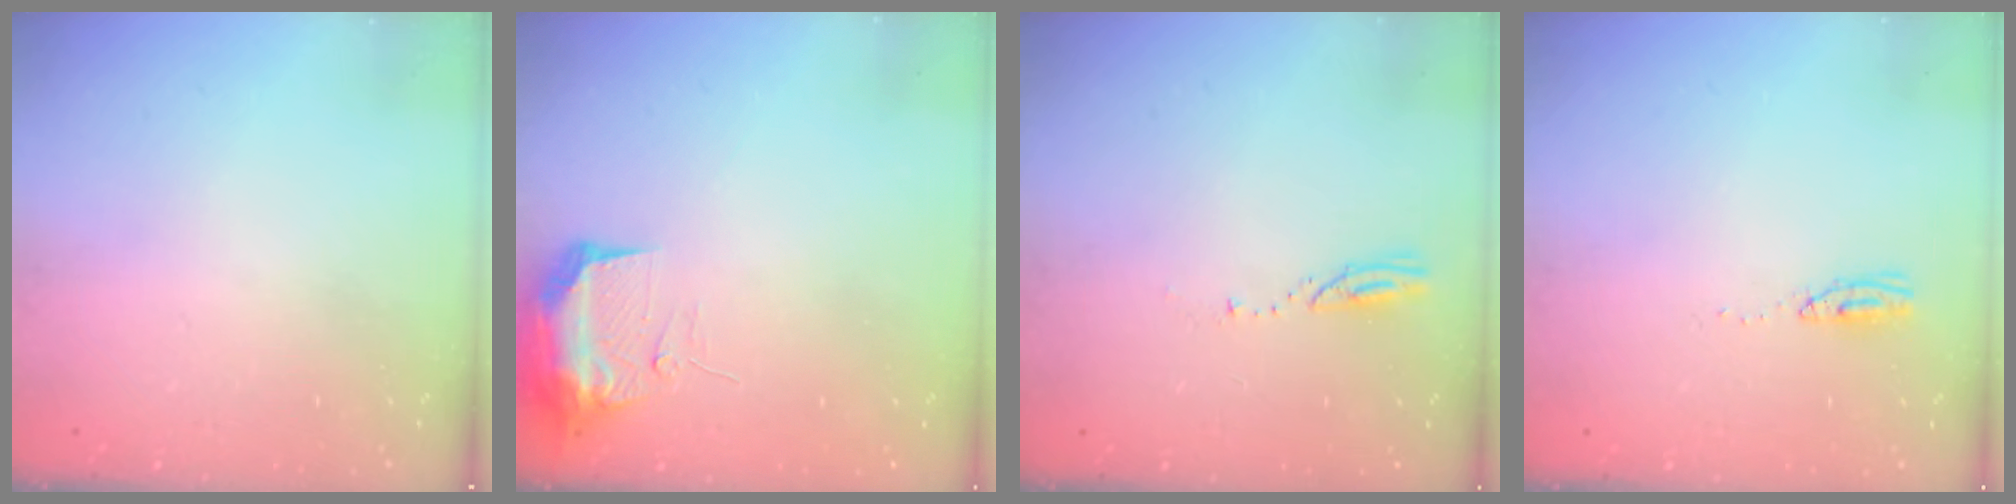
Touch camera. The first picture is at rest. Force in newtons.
{"total": 10.1, "press": 10.1, "slide": 0.3}
{"total": 3.3, "press": 3.3, "slide": 0.3}
{"total": 3.6, "press": 3.4, "slide": 1.3}